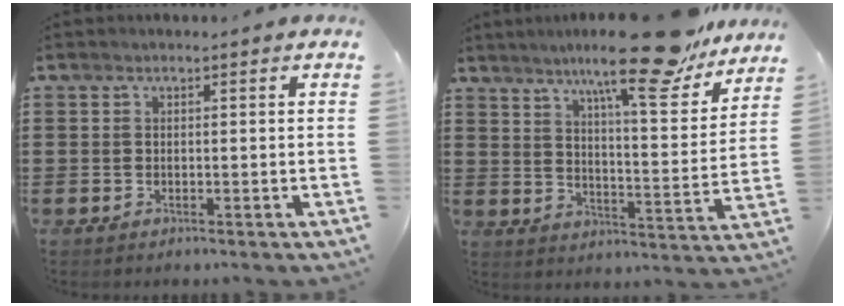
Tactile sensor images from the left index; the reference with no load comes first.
{"total": 14.6, "force": [11.8, 1.1, 8.5], "torque": [-0.142, -0.067, 0.191]}